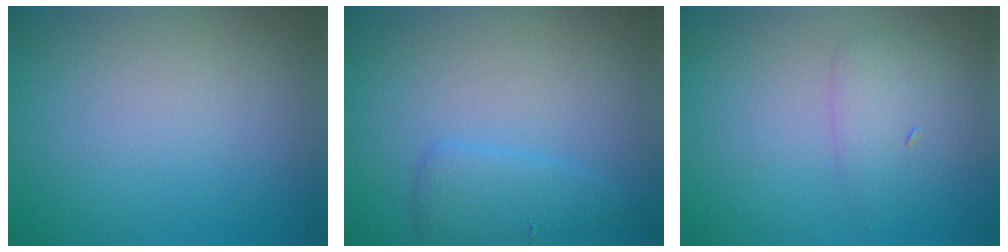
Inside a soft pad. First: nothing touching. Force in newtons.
{"total": 2.4, "press": 2.4, "slide": 0.3}
{"total": 2.1, "press": 2.1, "slide": 0.1}